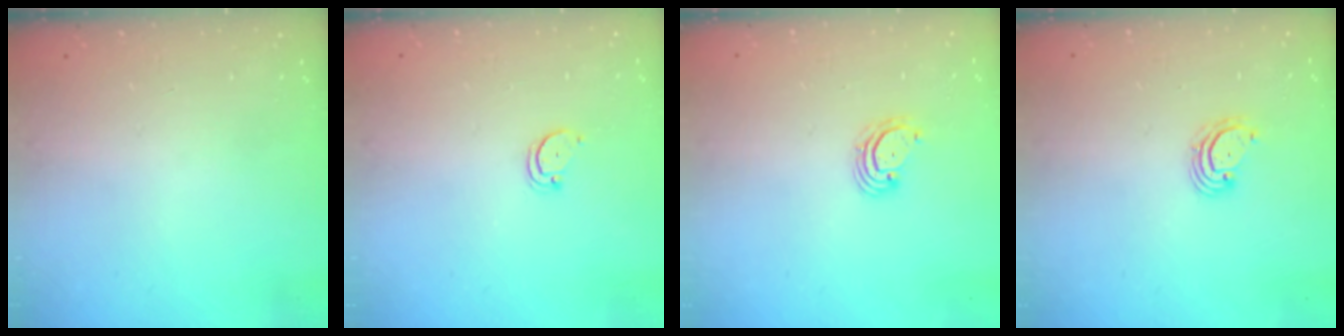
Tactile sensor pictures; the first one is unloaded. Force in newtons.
{"total": 2.7, "press": 2.7, "slide": 0.2}
{"total": 2.8, "press": 2.8, "slide": 0.2}
{"total": 2.8, "press": 2.8, "slide": 0.2}